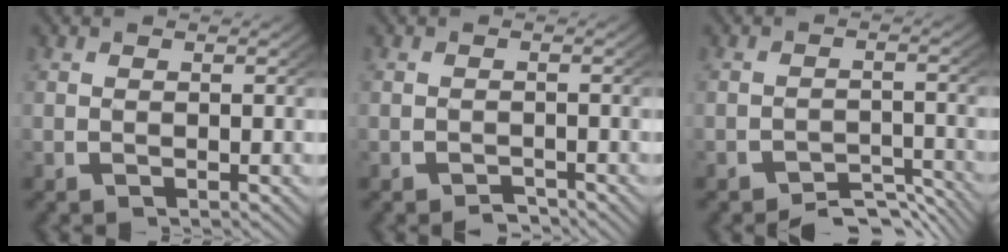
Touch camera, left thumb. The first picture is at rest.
{"total": 1.4, "force": [-1.3, 0.4, 0.3], "torque": [-0.002, -0.005, -0.023]}
{"total": 5.1, "force": [-4.5, 1.6, 1.9], "torque": [-0.016, -0.011, -0.072]}